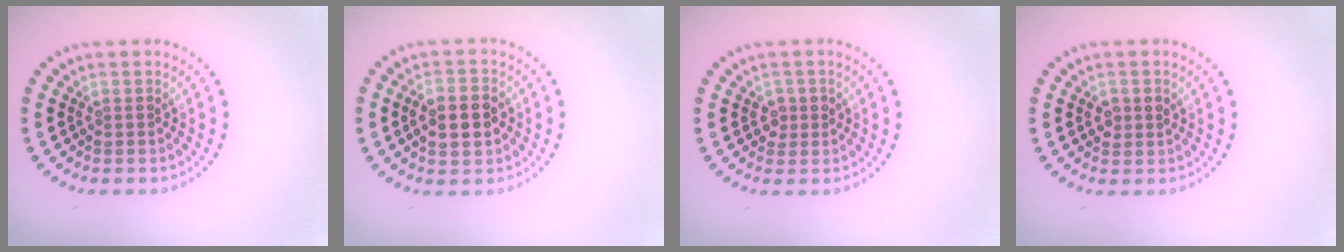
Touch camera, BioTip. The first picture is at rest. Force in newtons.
{"total": 4.4, "press": 4.4, "slide": 0.1}
{"total": 1.5, "press": 1.4, "slide": 0.4}
{"total": 1.4, "press": 1.4, "slide": 0.2}